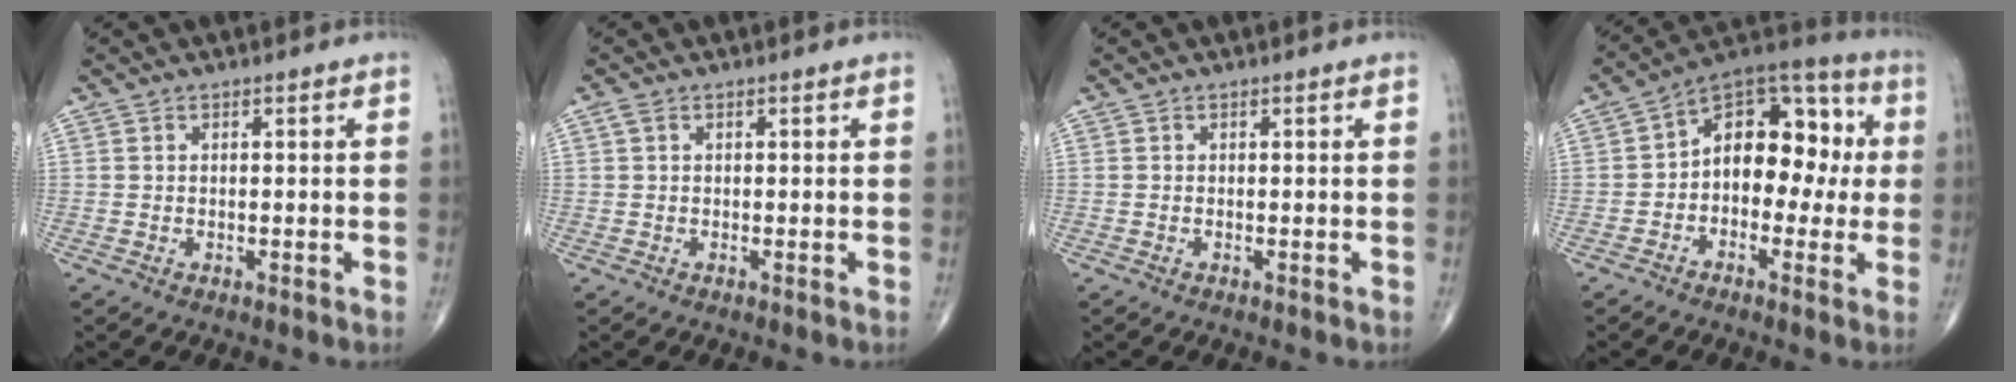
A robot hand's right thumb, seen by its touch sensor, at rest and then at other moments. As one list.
[{"total": 1.0, "force": [0.3, 0.6, 0.7], "torque": [-0.017, 0.007, 0.007]}, {"total": 0.0}, {"total": 14.7, "force": [0.1, 9.7, 11.1], "torque": [-0.117, 0.048, -0.017]}]